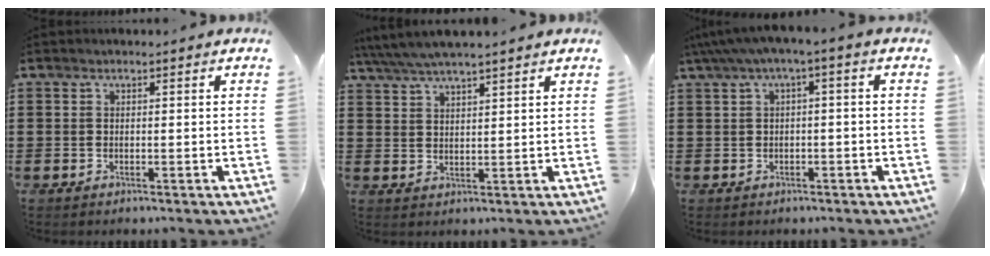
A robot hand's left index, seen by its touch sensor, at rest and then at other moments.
{"total": 4.2, "force": [3.8, 0.1, 1.8], "torque": [-0.045, -0.011, 0.068]}
{"total": 2.5, "force": [-1.2, 0.2, 2.2], "torque": [-0.037, -0.001, -0.025]}